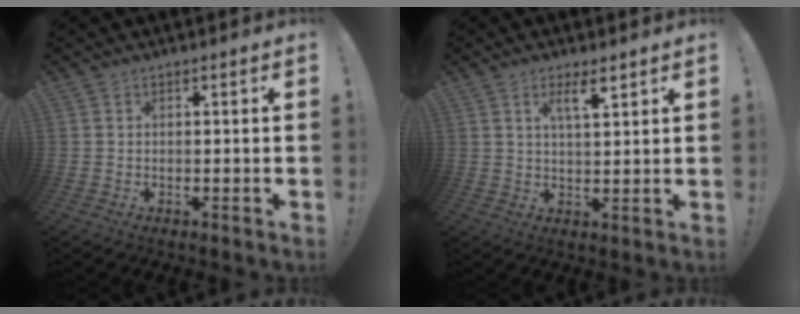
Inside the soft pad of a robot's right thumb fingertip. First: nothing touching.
{"total": 5.6, "force": [3.1, 1.4, 4.5], "torque": [-0.066, -0.014, 0.047]}